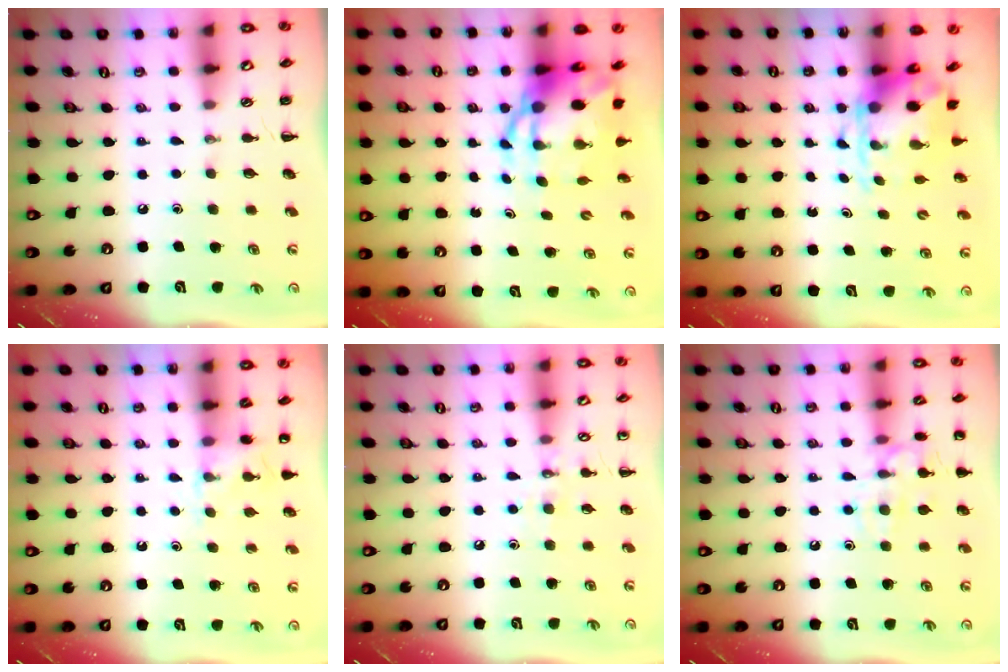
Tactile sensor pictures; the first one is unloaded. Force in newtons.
{"total": 8.4, "press": 8.1, "slide": 2.2}
{"total": 4.4, "press": 4.2, "slide": 1.1}
{"total": 6.1, "press": 5.9, "slide": 1.6}
{"total": 7.2, "press": 7.0, "slide": 1.7}
{"total": 12.0, "press": 11.9, "slide": 0.7}